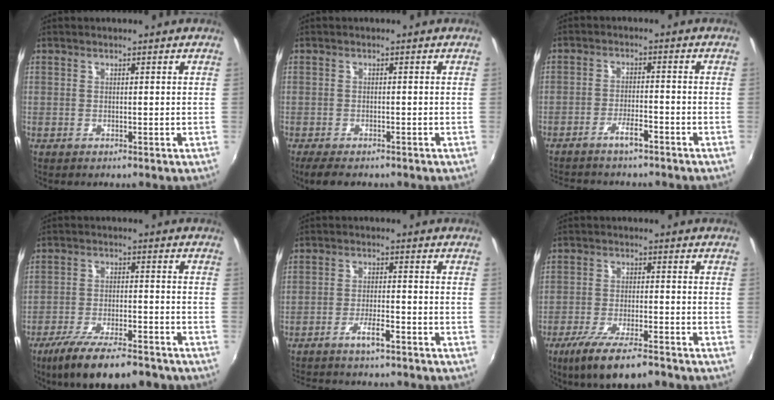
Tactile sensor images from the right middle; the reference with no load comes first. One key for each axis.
{"total": 4.8, "fx": -3.8, "fy": 1.5, "fz": 2.5, "tx": -0.057, "ty": -0.020, "tz": -0.065}
{"total": 5.2, "fx": -4.4, "fy": 0.9, "fz": 2.5, "tx": -0.062, "ty": 0.005, "tz": -0.075}
{"total": 14.4, "fx": -11.0, "fy": 4.0, "fz": 8.4, "tx": -0.174, "ty": -0.036, "tz": -0.177}
{"total": 5.1, "fx": -4.3, "fy": 0.7, "fz": 2.7, "tx": -0.066, "ty": 0.005, "tz": -0.075}
{"total": 10.9, "fx": -7.9, "fy": 2.2, "fz": 7.2, "tx": -0.161, "ty": -0.035, "tz": -0.135}